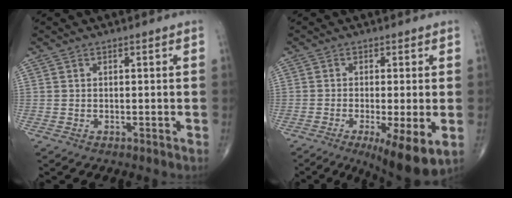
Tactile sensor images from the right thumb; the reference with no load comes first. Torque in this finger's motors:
{"motor_torque": [-0.26, 0.91, -0.09, -0.34, 0.06]}